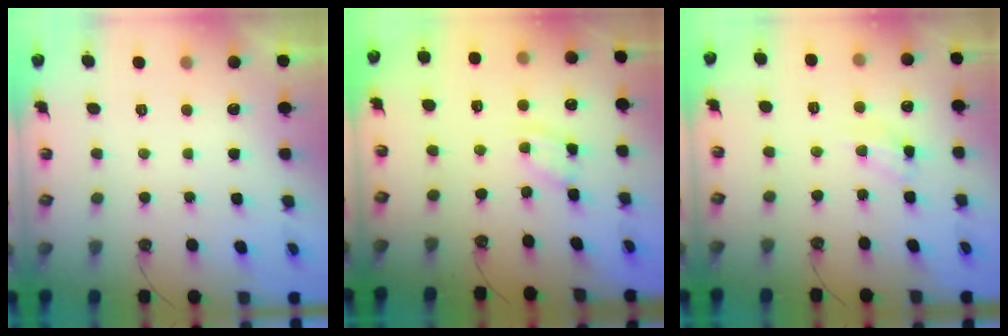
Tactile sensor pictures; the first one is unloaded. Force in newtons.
{"total": 2.8, "press": 2.8, "slide": 0.3}
{"total": 8.6, "press": 8.6, "slide": 0.6}